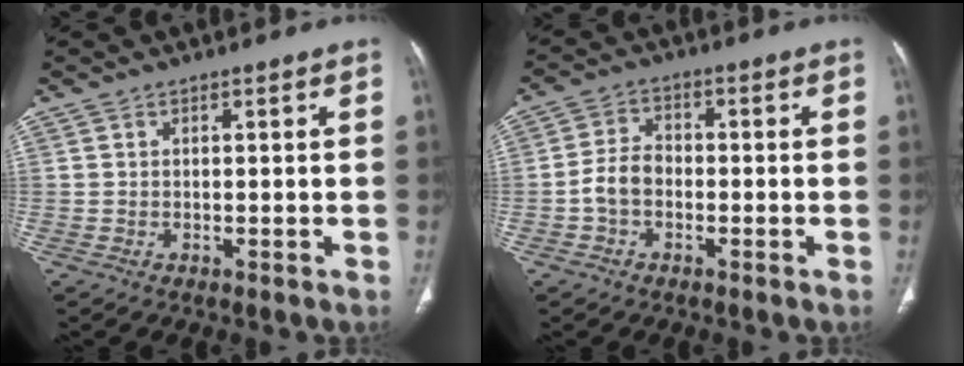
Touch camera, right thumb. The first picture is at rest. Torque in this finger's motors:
{"motor_torque": [0.74, 1.29, 0.64, -0.47, 0.02]}